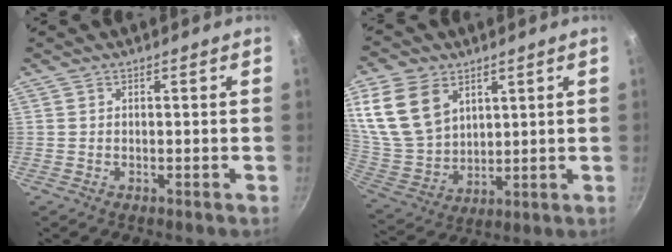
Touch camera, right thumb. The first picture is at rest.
{"total": 16.6, "force": [7.2, 11.5, 9.5], "torque": [-0.185, -0.028, 0.158]}